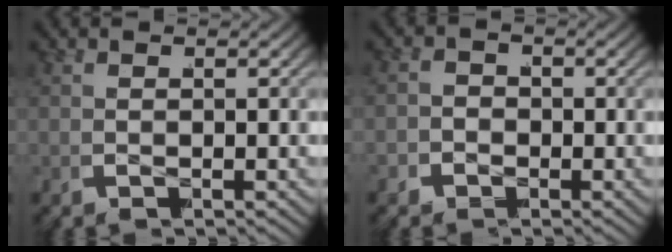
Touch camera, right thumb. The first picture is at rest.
{"total": 1.3, "force": [-0.5, 1.1, 0.2], "torque": [0.013, 0.005, -0.020]}